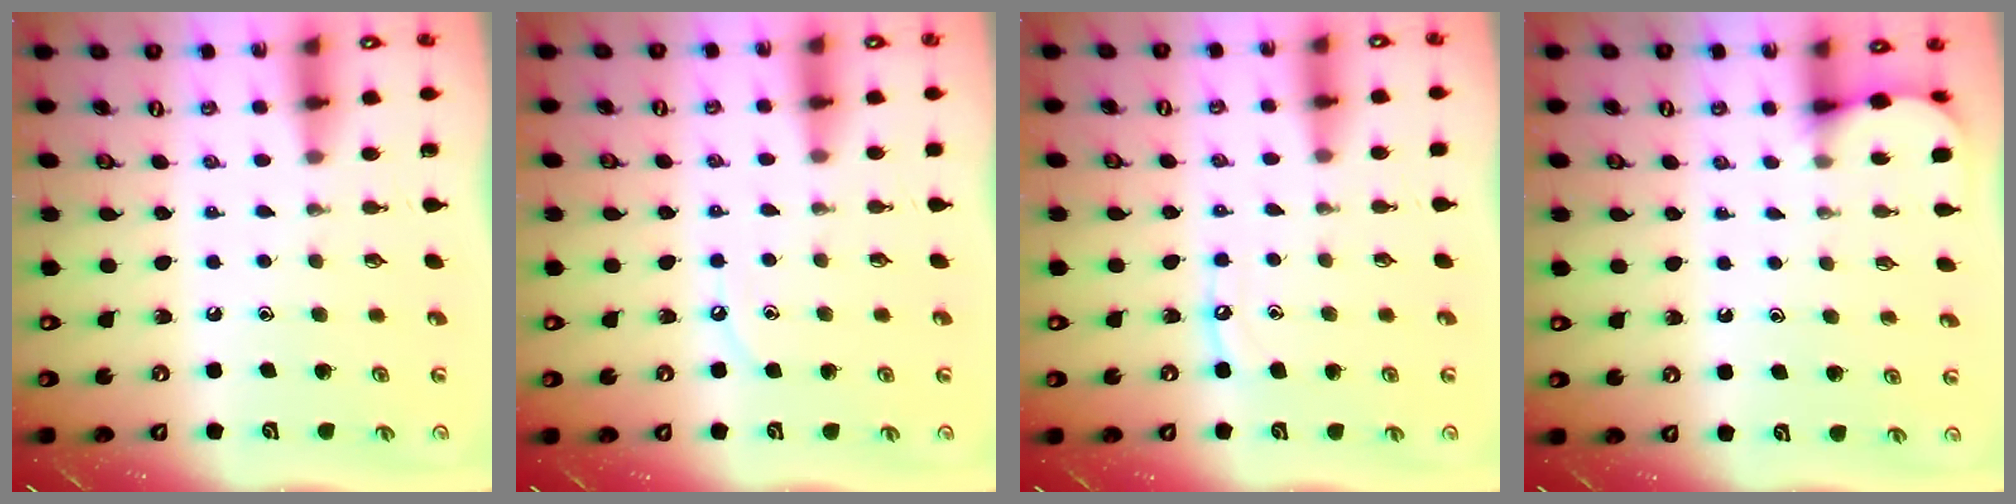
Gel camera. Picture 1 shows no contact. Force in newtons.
{"total": 4.6, "press": 4.5, "slide": 0.7}
{"total": 4.9, "press": 4.9, "slide": 0.5}
{"total": 2.9, "press": 2.9, "slide": 0.3}